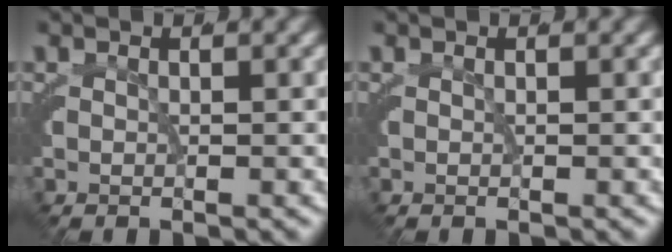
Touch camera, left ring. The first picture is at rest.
{"total": 0.0}